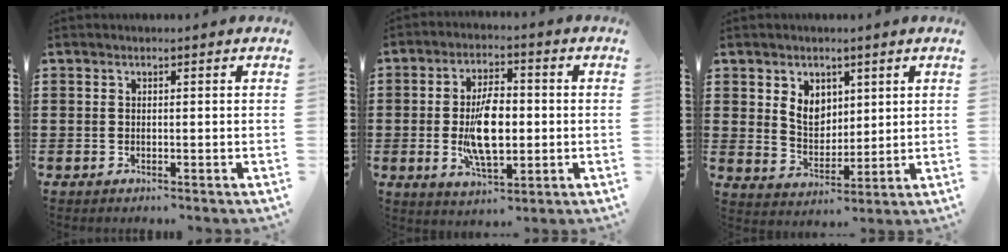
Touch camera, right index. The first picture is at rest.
{"total": 9.8, "force": [-0.8, 4.7, 8.5], "torque": [-0.160, -0.003, -0.021]}
{"total": 5.3, "force": [2.0, 4.2, 2.5], "torque": [-0.059, 0.009, 0.035]}